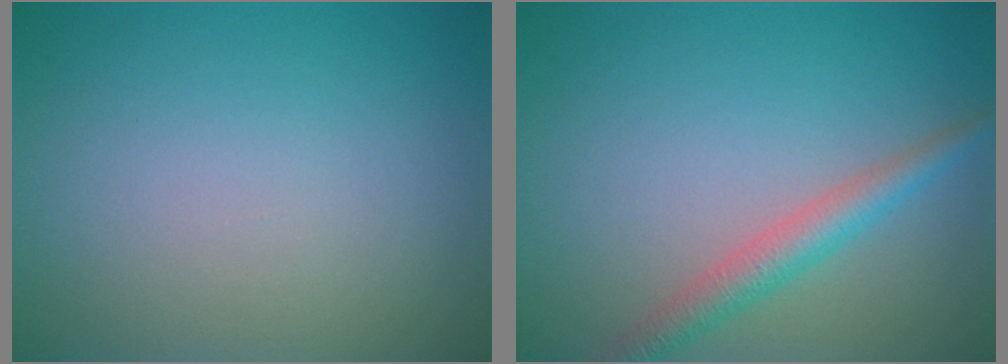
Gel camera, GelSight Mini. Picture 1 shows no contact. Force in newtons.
{"total": 2.9, "press": 2.9, "slide": 0.1}